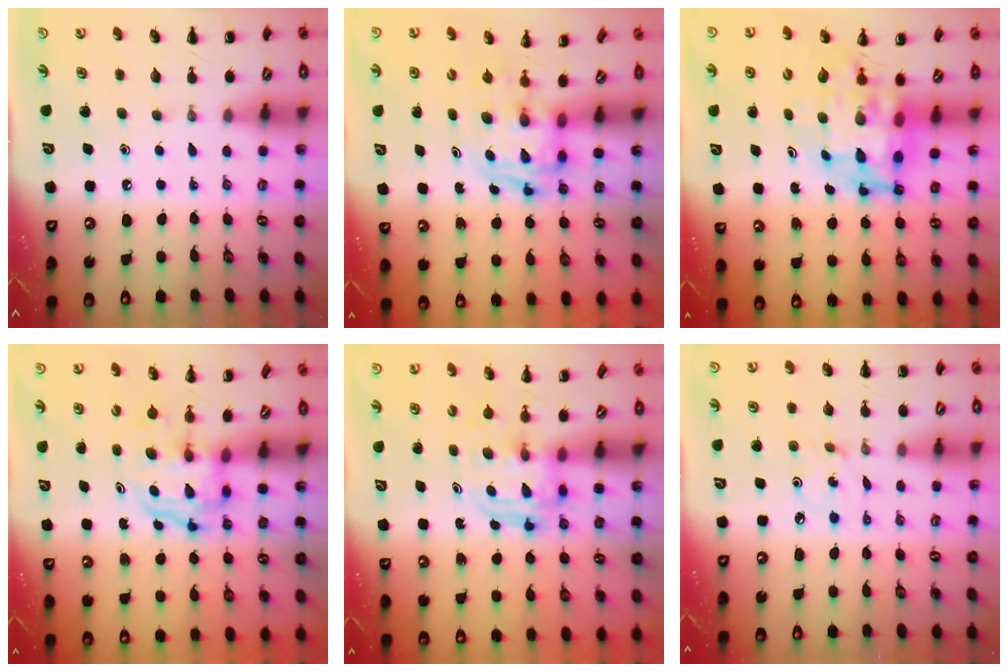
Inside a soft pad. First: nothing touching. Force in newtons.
{"total": 2.7, "press": 2.6, "slide": 0.5}
{"total": 7.1, "press": 6.8, "slide": 2.1}
{"total": 3.7, "press": 3.7, "slide": 0.6}
{"total": 3.7, "press": 3.7, "slide": 0.2}
{"total": 1.0, "press": 0.9, "slide": 0.3}